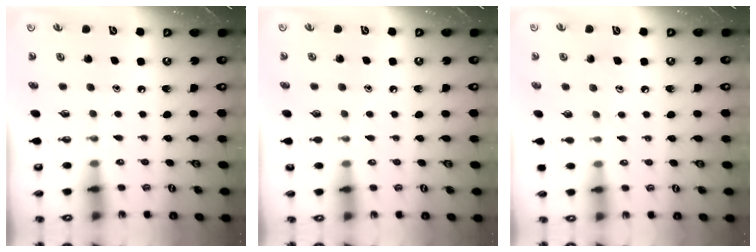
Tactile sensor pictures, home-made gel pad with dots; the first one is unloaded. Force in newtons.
{"total": 2.7, "press": 2.6, "slide": 0.3}
{"total": 4.9, "press": 4.8, "slide": 0.6}